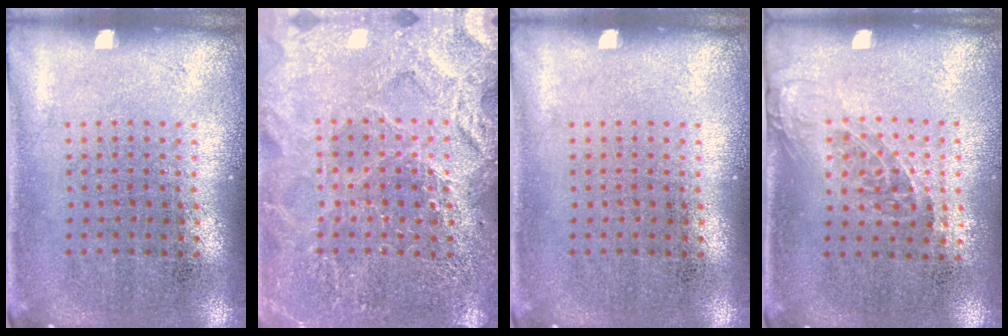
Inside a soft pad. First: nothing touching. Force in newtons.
{"total": 3.4, "press": 3.4, "slide": 0.4}
{"total": 0.0}
{"total": 1.2, "press": 1.0, "slide": 0.7}